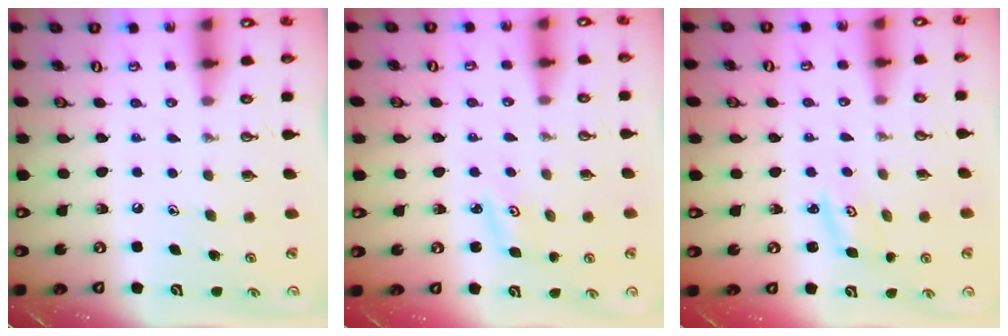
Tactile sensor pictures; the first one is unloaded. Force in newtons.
{"total": 3.2, "press": 3.2, "slide": 0.4}
{"total": 1.7, "press": 1.7, "slide": 0.2}